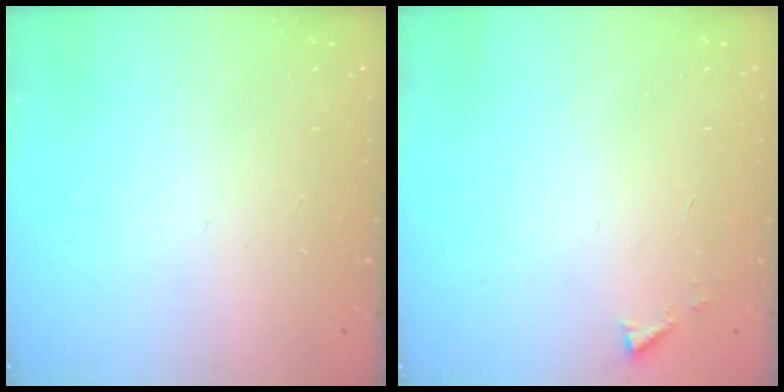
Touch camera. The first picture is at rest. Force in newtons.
{"total": 2.9, "press": 2.9, "slide": 0.4}